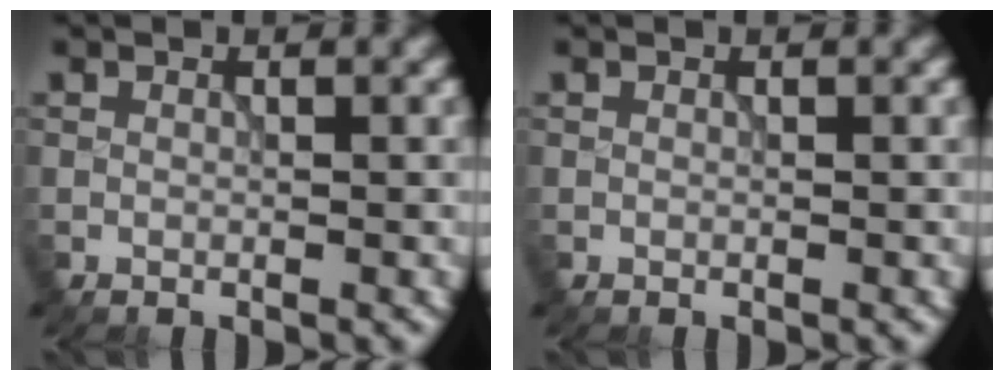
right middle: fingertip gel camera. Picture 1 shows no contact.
{"total": 0.0}